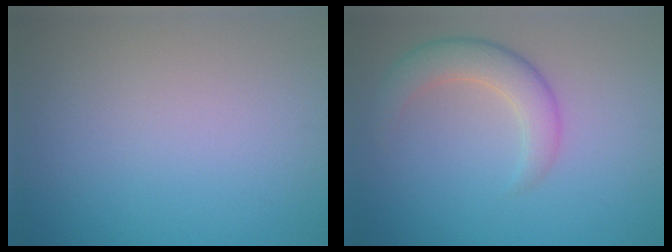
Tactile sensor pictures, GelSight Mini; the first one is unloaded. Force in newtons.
{"total": 4.1, "press": 4.1, "slide": 0.2}